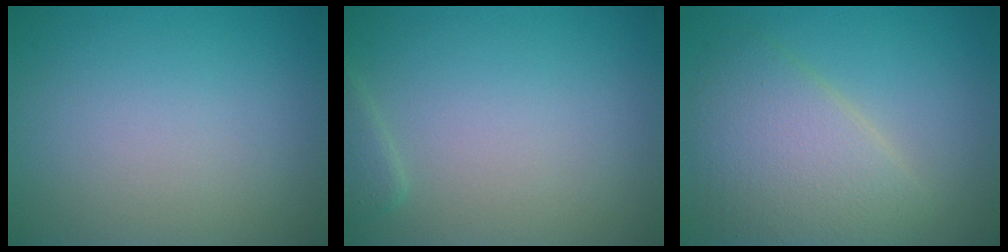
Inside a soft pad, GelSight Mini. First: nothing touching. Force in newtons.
{"total": 1.2, "press": 1.2, "slide": 0.1}
{"total": 6.0, "press": 6.0, "slide": 0.1}